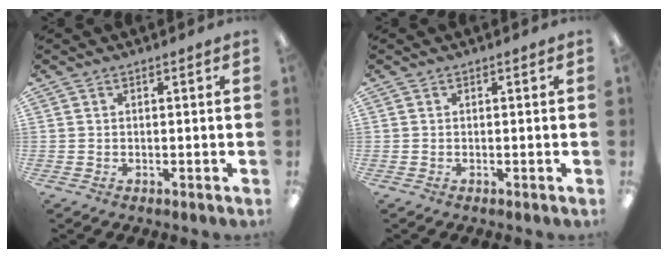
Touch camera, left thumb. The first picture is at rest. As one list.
[{"total": 0.0}]